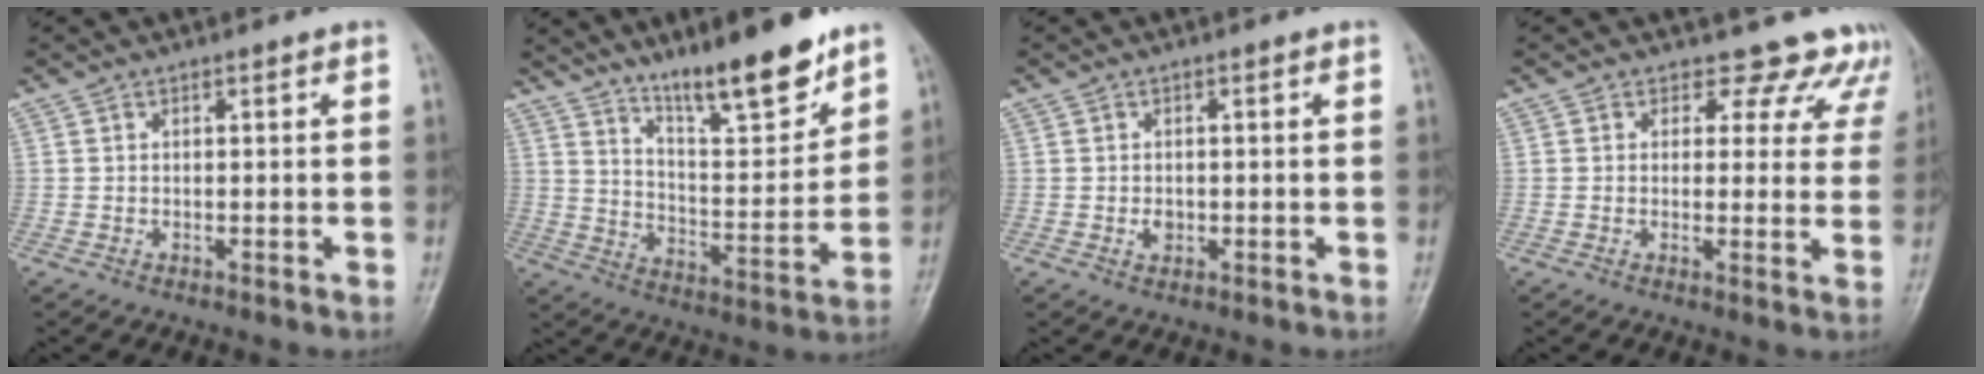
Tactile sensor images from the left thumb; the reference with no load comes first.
{"total": 15.0, "force": [11.3, 3.2, 9.4], "torque": [-0.122, -0.083, 0.194]}
{"total": 1.7, "force": [-0.2, 1.3, 1.0], "torque": [-0.009, 0.001, -0.003]}
{"total": 10.1, "force": [8.7, 5.2, 0.7], "torque": [0.050, -0.040, 0.067]}